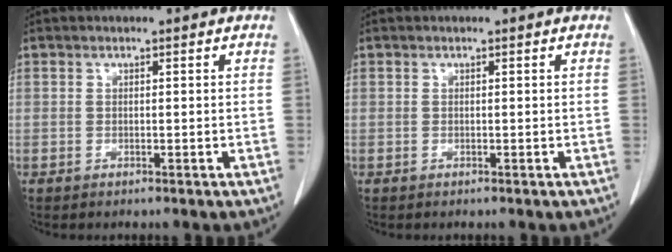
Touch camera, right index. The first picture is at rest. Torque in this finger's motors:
{"motor_torque": [0.00, 0.00, 0.00, 0.00]}